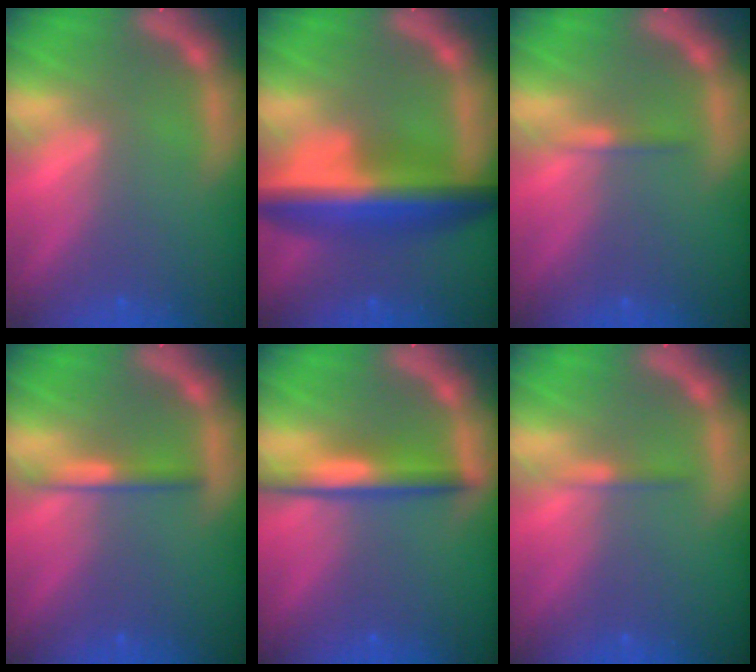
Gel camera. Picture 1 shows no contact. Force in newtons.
{"total": 9.0}
{"total": 0.9}
{"total": 2.0}
{"total": 4.0}
{"total": 0.9}